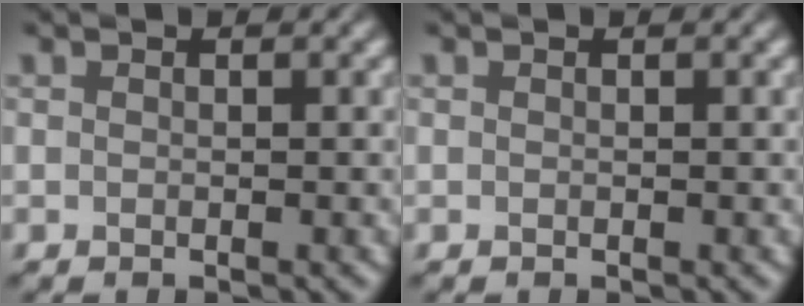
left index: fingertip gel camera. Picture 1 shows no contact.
{"total": 0.0}